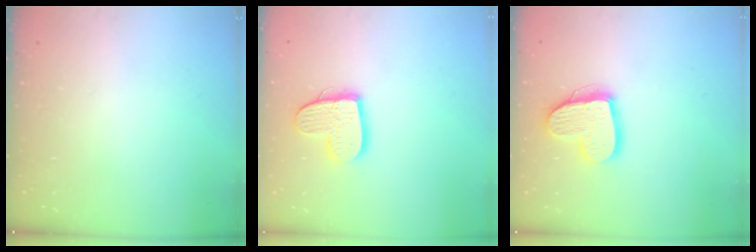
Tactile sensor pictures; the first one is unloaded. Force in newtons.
{"total": 12.6, "press": 12.6, "slide": 0.8}
{"total": 14.8, "press": 14.7, "slide": 1.3}